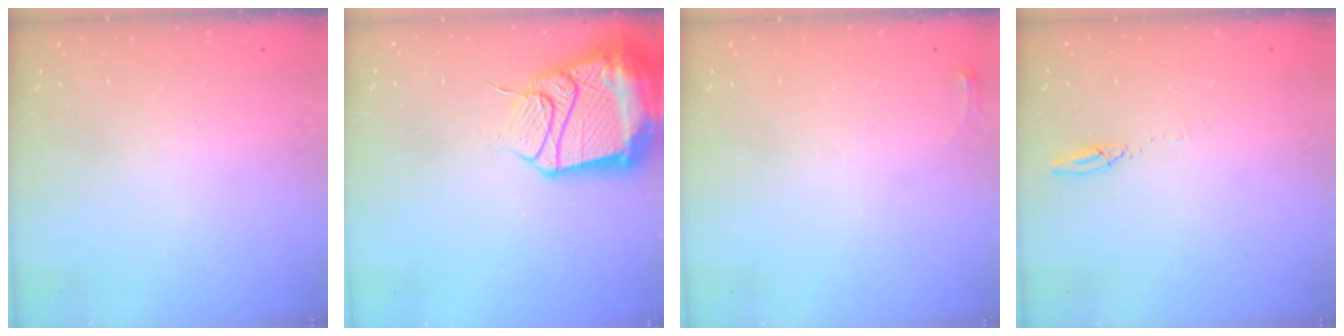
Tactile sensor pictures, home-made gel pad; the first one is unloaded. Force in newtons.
{"total": 20.6, "press": 20.5, "slide": 2.3}
{"total": 3.6, "press": 3.6, "slide": 0.5}
{"total": 2.7, "press": 2.7, "slide": 0.2}